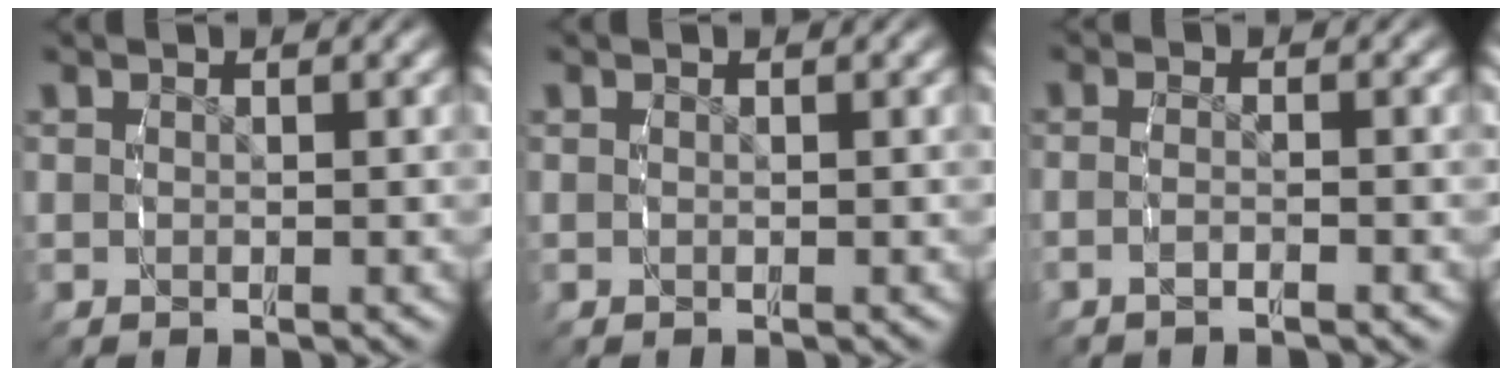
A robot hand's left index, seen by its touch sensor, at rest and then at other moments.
{"total": 0.0}
{"total": 1.7, "force": [-1.1, -0.2, 1.3], "torque": [-0.031, -0.002, -0.019]}